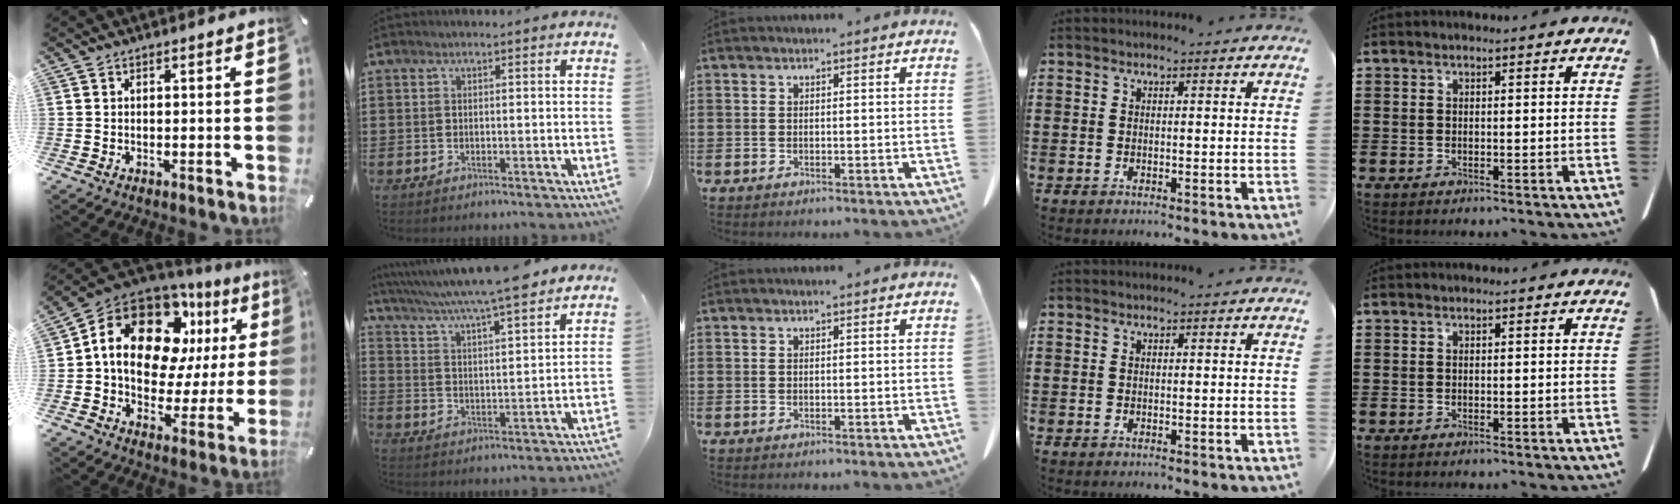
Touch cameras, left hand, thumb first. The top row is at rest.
{"thumb": {"total": 18.0, "force": [7.4, 11.8, 11.4], "torque": [-0.205, -0.044, 0.127]}, "index": {"total": 6.3, "force": [5.7, -0.6, 2.7], "torque": [-0.074, -0.037, 0.091]}}